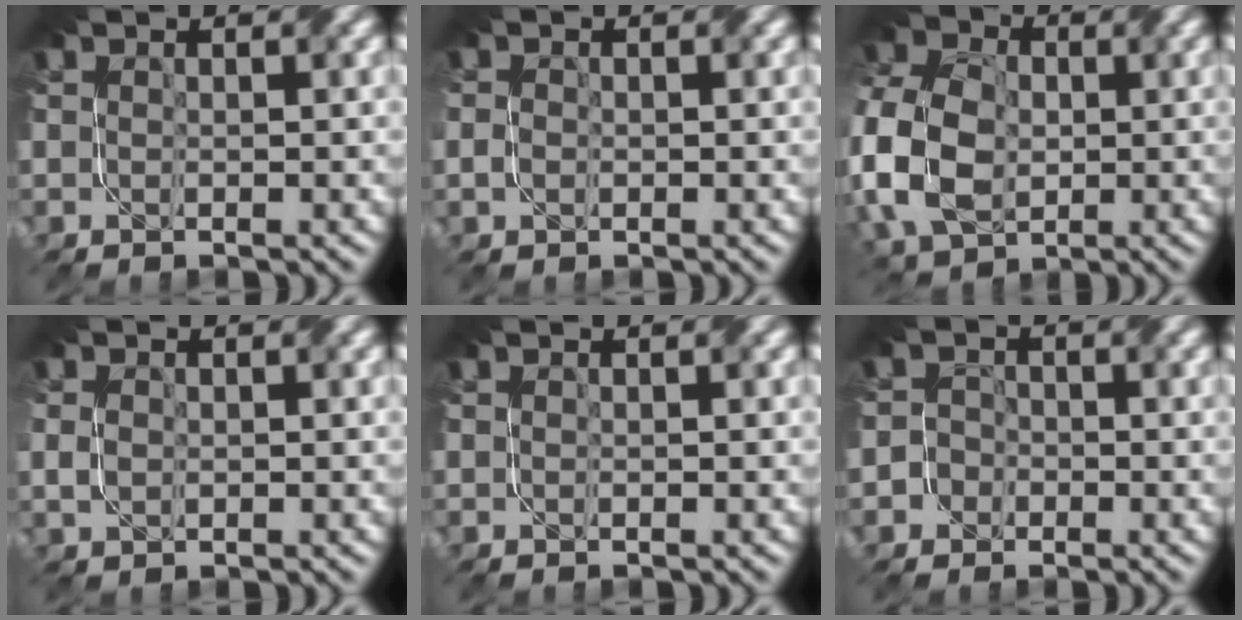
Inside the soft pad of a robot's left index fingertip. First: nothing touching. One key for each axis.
{"total": 0.9, "fx": -0.7, "fy": 0.3, "fz": 0.4, "tx": -0.006, "ty": 0.001, "tz": -0.018}
{"total": 11.7, "fx": -2.3, "fy": 8.2, "fz": 8.1, "tx": -0.213, "ty": 0.004, "tz": -0.066}
{"total": 1.2, "fx": -0.4, "fy": 0.7, "fz": 0.8, "tx": -0.019, "ty": 0.000, "tz": -0.010}
{"total": 0.0}
{"total": 3.1, "fx": -1.7, "fy": 2.5, "fz": 0.3, "tx": 0.021, "ty": 0.013, "tz": -0.050}